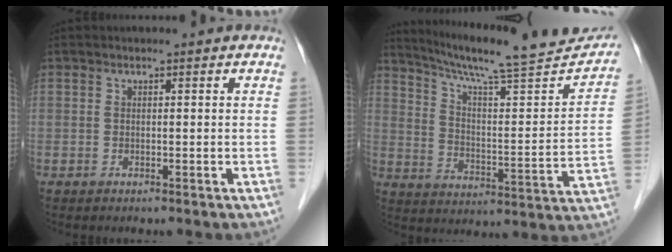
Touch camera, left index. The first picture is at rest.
{"total": 22.9, "force": [20.8, 1.4, 9.3], "torque": [-0.142, -0.041, 0.288]}